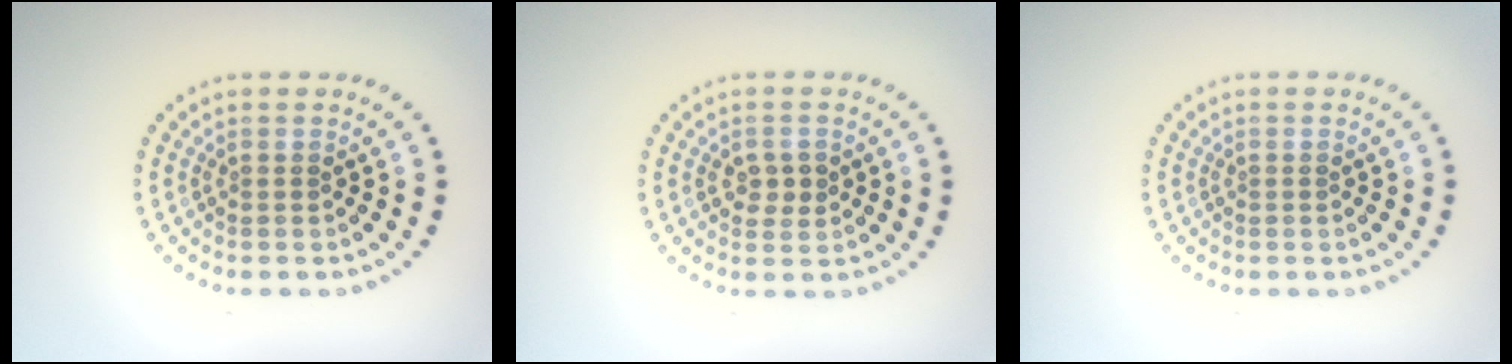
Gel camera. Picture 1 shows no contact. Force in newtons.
{"total": 1.9, "press": 1.9, "slide": 0.2}
{"total": 0.0}